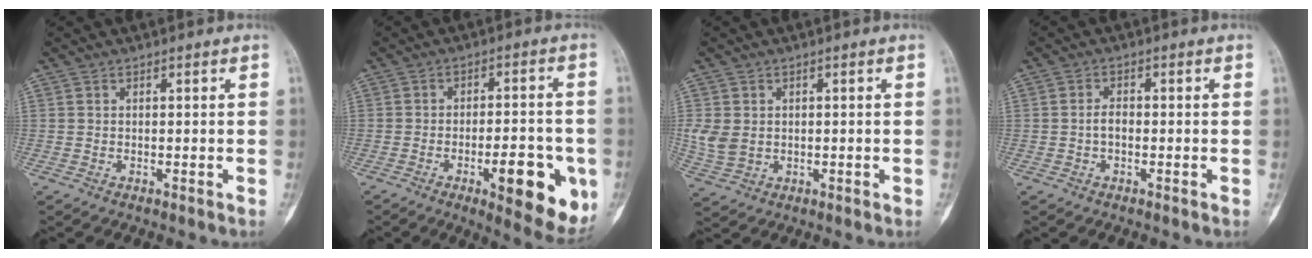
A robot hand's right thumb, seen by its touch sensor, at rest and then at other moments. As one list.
[{"total": 14.5, "force": [-4.9, 4.9, 12.8], "torque": [-0.145, 0.007, -0.059]}, {"total": 5.1, "force": [0.3, 4.1, 3.0], "torque": [-0.057, 0.000, 0.015]}, {"total": 1.9, "force": [-0.5, 1.1, 1.5], "torque": [-0.023, 0.008, -0.012]}]